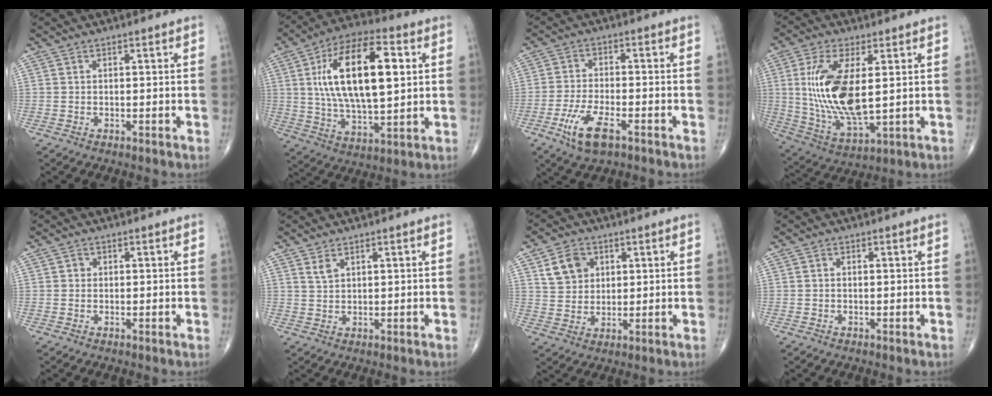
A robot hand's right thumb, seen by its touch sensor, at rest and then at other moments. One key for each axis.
{"total": 21.5, "fx": 4.5, "fy": 9.4, "fz": 18.8, "tx": -0.319, "ty": 0.001, "tz": 0.074}
{"total": 8.2, "fx": -4.2, "fy": 3.1, "fz": 6.3, "tx": -0.132, "ty": 0.009, "tz": -0.073}
{"total": 16.4, "fx": 2.1, "fy": 6.8, "fz": 14.8, "tx": -0.302, "ty": -0.020, "tz": 0.053}
{"total": 0.8, "fx": 0.0, "fy": 0.8, "fz": 0.2, "tx": 0.002, "ty": 0.002, "tz": -0.001}
{"total": 1.9, "fx": 1.2, "fy": 0.9, "fz": 1.1, "tx": -0.020, "ty": -0.004, "tz": 0.030}
{"total": 6.9, "fx": 2.7, "fy": 5.6, "fz": 3.1, "tx": -0.032, "ty": -0.011, "tz": 0.052}
{"total": 0.0}